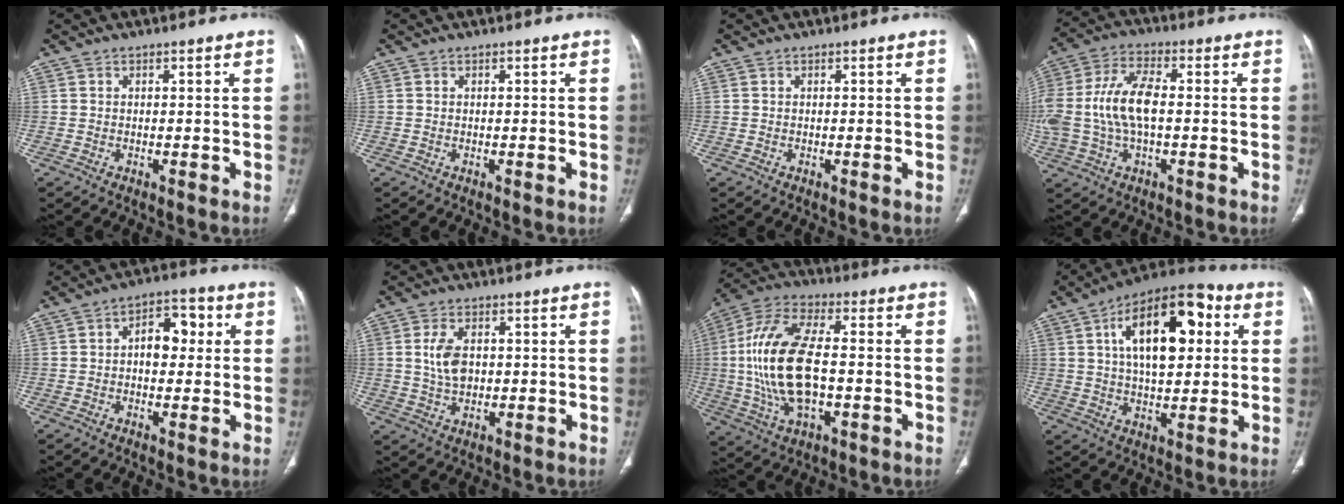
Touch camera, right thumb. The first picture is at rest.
{"total": 0.0}
{"total": 0.0}
{"total": 14.0, "force": [-0.2, 7.0, 12.1], "torque": [-0.274, 0.025, -0.006]}
{"total": 7.9, "force": [1.0, 5.0, 6.1], "torque": [-0.062, 0.020, 0.007]}
{"total": 5.7, "force": [0.8, 3.5, 4.5], "torque": [-0.084, -0.003, 0.017]}
{"total": 19.2, "force": [-0.9, 9.1, 16.9], "torque": [-0.354, 0.016, -0.014]}
{"total": 19.4, "force": [5.2, 9.5, 16.1], "torque": [-0.226, 0.012, 0.073]}